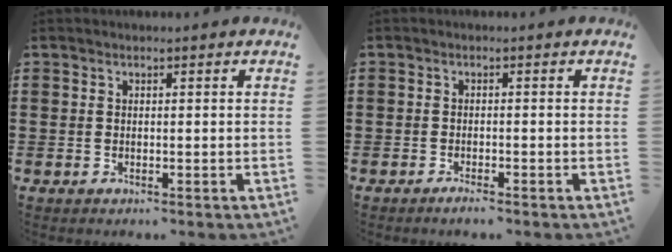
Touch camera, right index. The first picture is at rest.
{"total": 1.3, "force": [-1.2, 0.0, 0.6], "torque": [-0.012, -0.005, -0.022]}